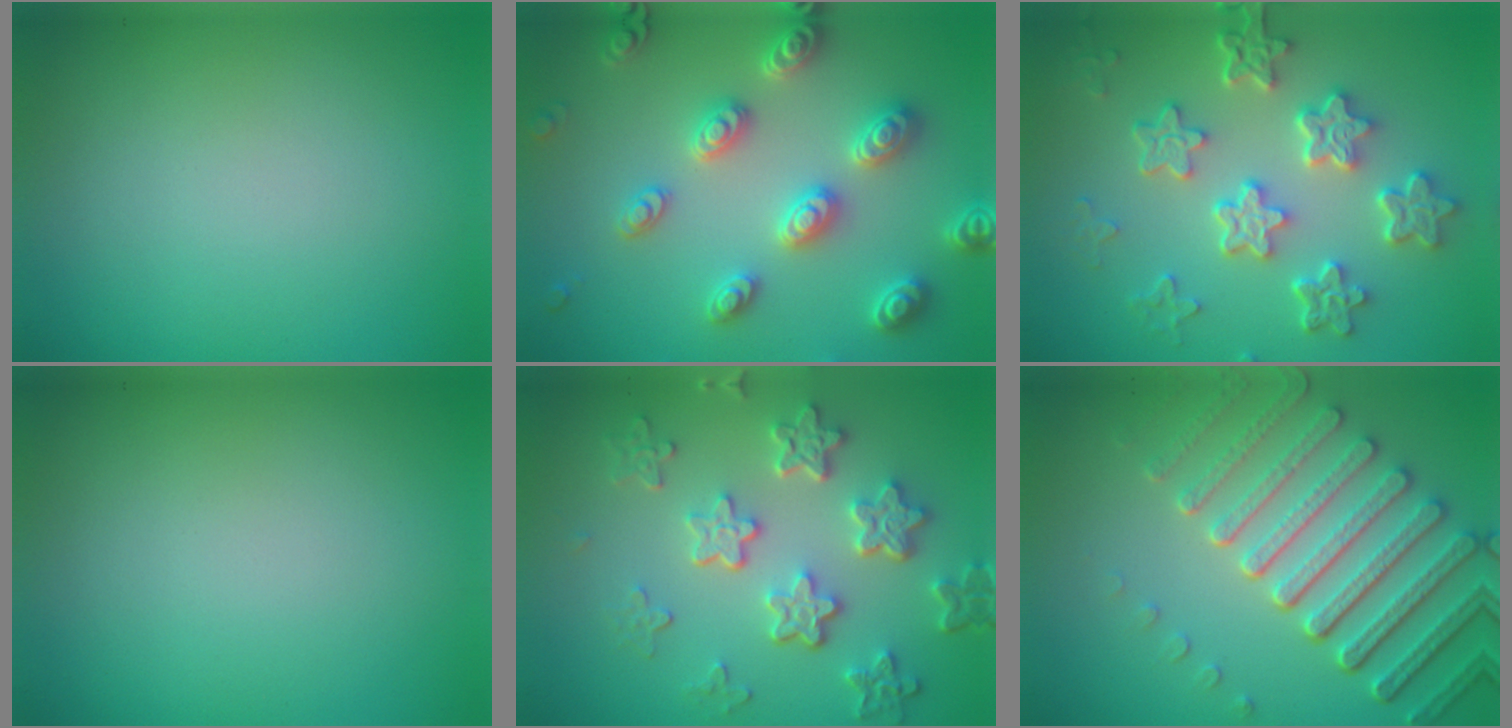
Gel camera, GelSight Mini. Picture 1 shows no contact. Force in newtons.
{"total": 5.2, "press": 5.1, "slide": 1.1}
{"total": 6.5, "press": 5.0, "slide": 4.2}
{"total": 0.0}
{"total": 5.8, "press": 4.3, "slide": 3.8}
{"total": 7.3, "press": 5.6, "slide": 4.7}